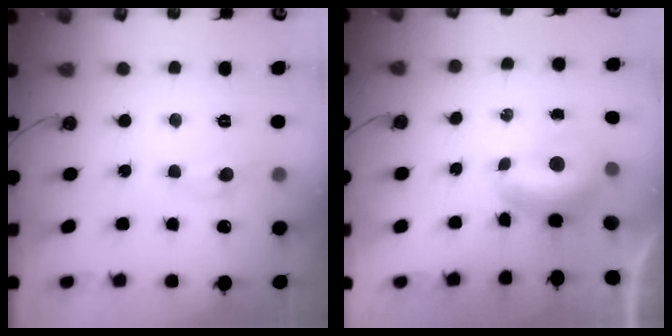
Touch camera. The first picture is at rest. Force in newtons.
{"total": 0.0}